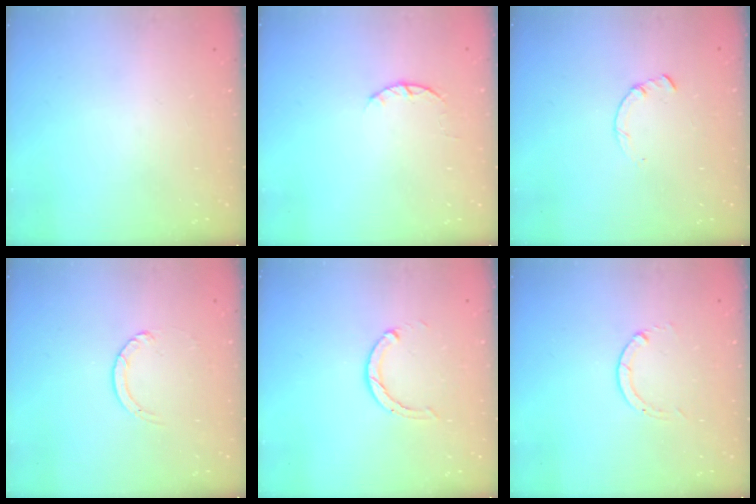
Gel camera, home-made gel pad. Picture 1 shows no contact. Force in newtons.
{"total": 2.3, "press": 2.3, "slide": 0.4}
{"total": 0.7, "press": 0.6, "slide": 0.2}
{"total": 2.4, "press": 2.4, "slide": 0.2}
{"total": 2.0, "press": 2.0, "slide": 0.3}
{"total": 0.6, "press": 0.5, "slide": 0.1}